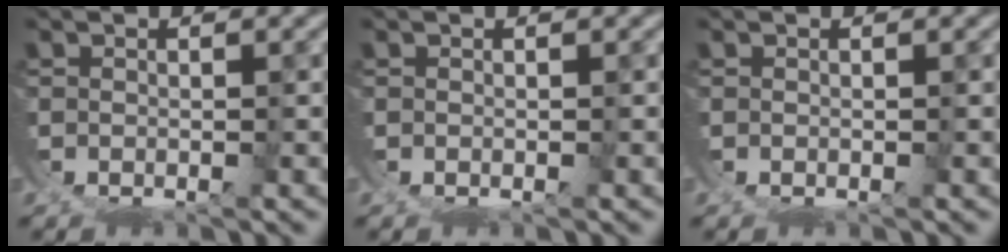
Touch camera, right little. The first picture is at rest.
{"total": 0.0}
{"total": 0.0}